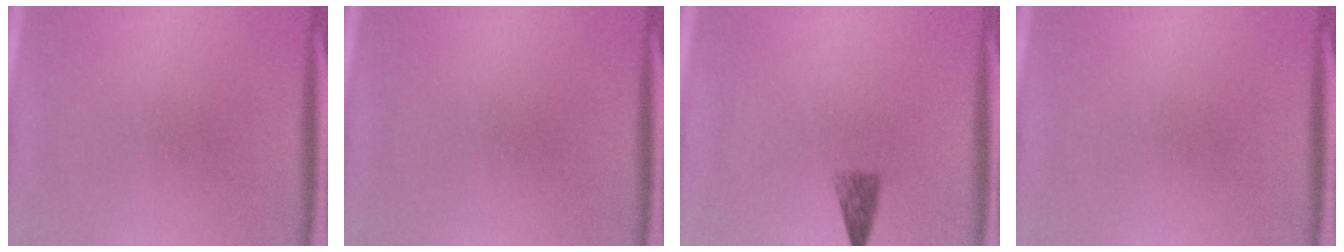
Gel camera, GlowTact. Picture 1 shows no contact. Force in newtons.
{"total": 0.0}
{"total": 2.4}
{"total": 0.0}